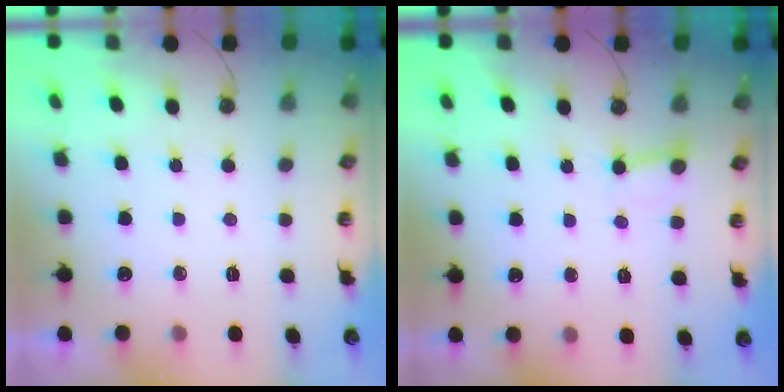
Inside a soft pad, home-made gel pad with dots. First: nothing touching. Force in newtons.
{"total": 2.7, "press": 2.7, "slide": 0.3}